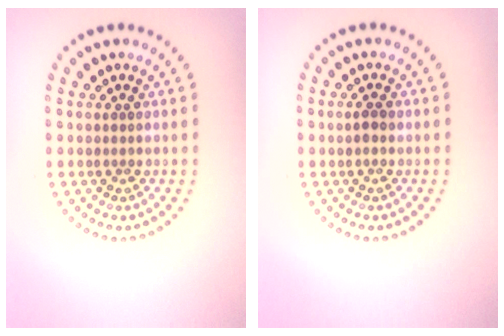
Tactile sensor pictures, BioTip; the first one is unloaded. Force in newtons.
{"total": 1.0, "press": 1.0, "slide": 0.1}